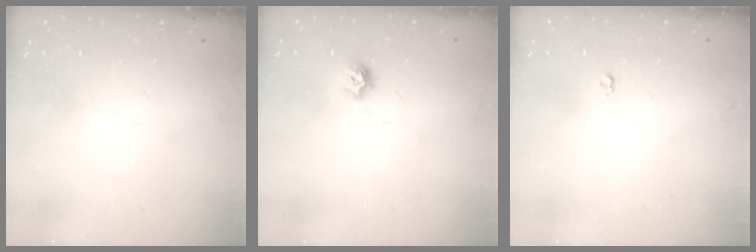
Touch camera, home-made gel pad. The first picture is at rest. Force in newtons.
{"total": 6.4, "press": 6.4, "slide": 0.8}
{"total": 3.5, "press": 3.4, "slide": 0.3}